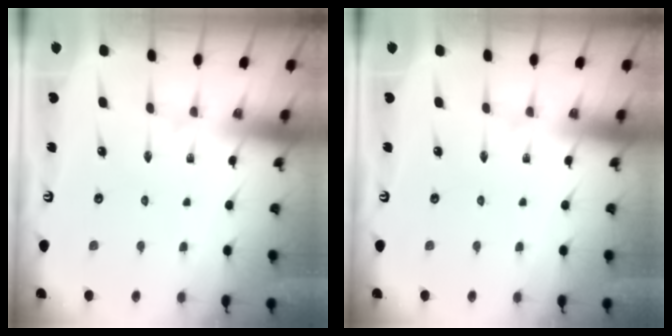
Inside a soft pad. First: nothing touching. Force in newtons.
{"total": 0.0}